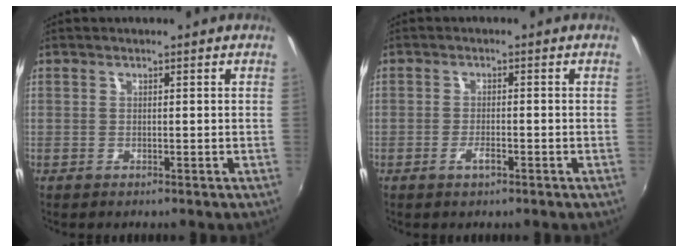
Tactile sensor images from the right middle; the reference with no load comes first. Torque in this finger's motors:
{"motor_torque": [0.26, -0.14, 0.01, 0.02]}